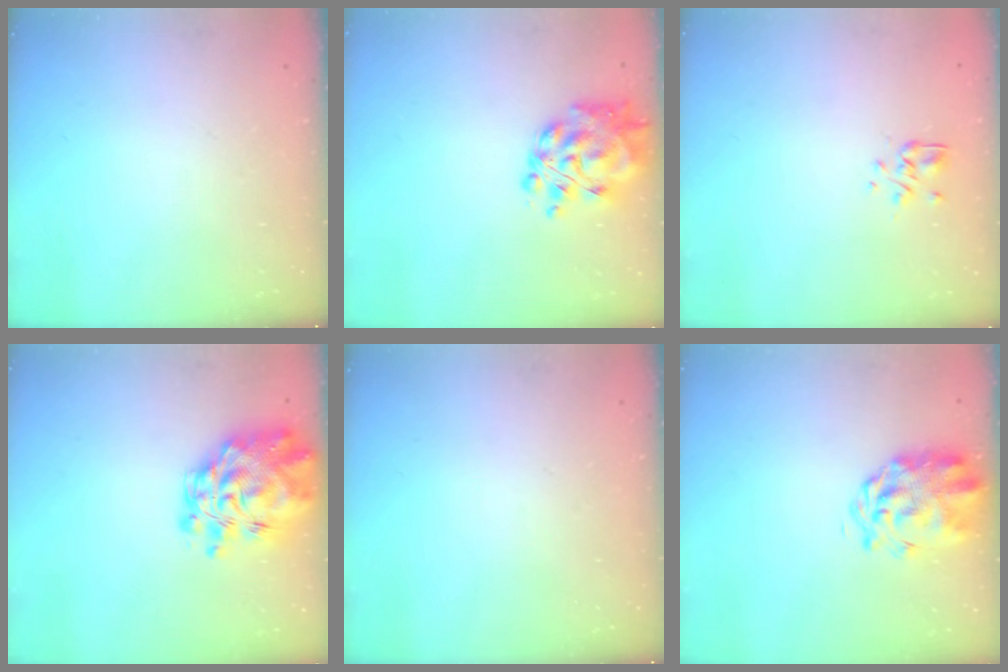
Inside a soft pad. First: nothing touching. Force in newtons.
{"total": 11.4, "press": 10.8, "slide": 3.6}
{"total": 2.5, "press": 2.3, "slide": 1.0}
{"total": 15.0, "press": 14.1, "slide": 5.1}
{"total": 0.0}
{"total": 4.2, "press": 3.7, "slide": 1.9}